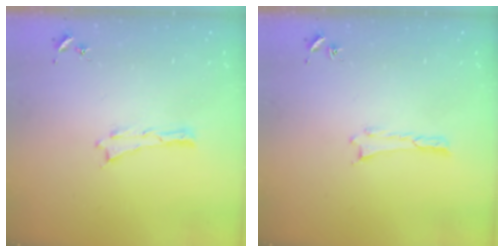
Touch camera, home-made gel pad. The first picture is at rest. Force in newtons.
{"total": 0.0}